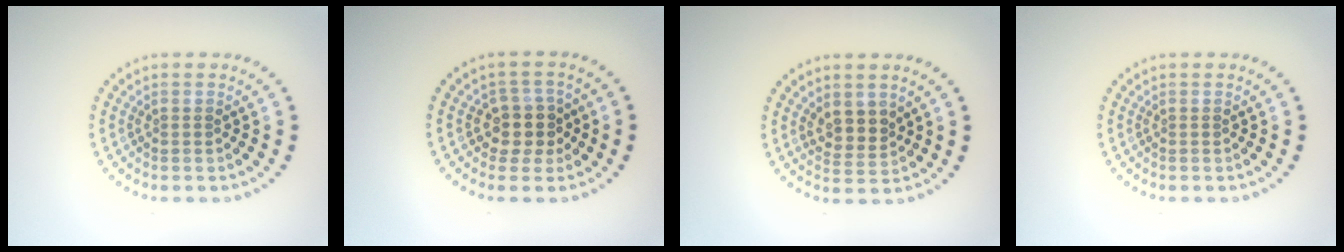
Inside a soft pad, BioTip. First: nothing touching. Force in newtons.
{"total": 2.9, "press": 2.6, "slide": 1.3}
{"total": 2.4, "press": 2.2, "slide": 1.0}
{"total": 0.0}